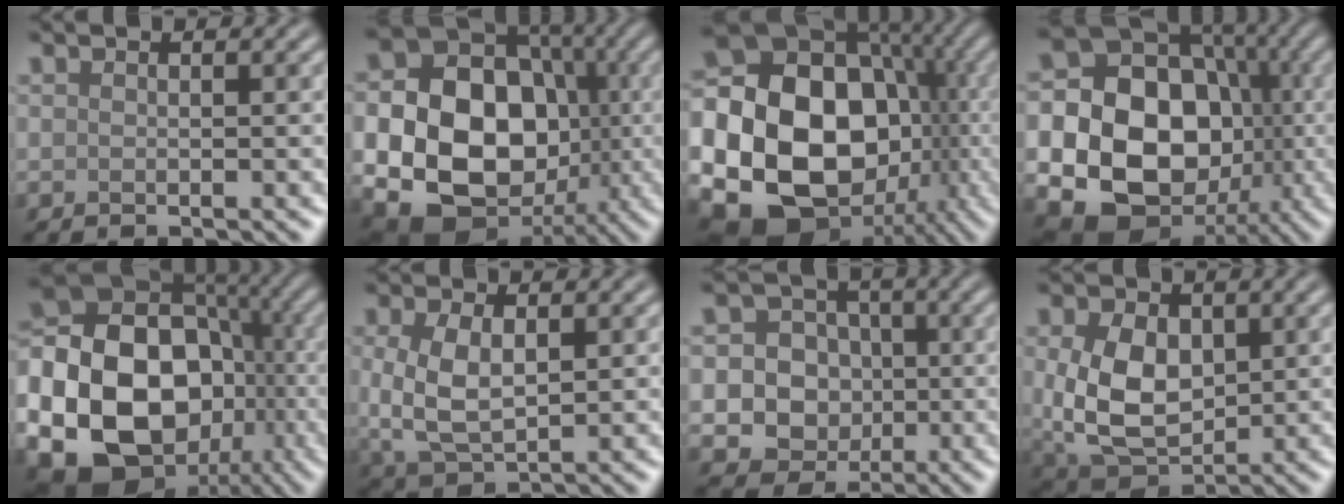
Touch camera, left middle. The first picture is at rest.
{"total": 18.2, "force": [-2.2, 15.0, 10.1], "torque": [-0.183, -0.025, -0.058]}
{"total": 24.9, "force": [-3.2, 21.2, 12.7], "torque": [-0.246, -0.014, -0.098]}
{"total": 21.0, "force": [-3.5, 18.1, 10.1], "torque": [-0.192, -0.012, -0.104]}
{"total": 25.0, "force": [-6.5, 20.5, 12.8], "torque": [-0.253, -0.031, -0.140]}
{"total": 4.9, "force": [0.4, 2.8, 4.0], "torque": [-0.094, -0.002, 0.015]}
{"total": 9.8, "force": [-1.3, 9.1, 3.2], "torque": [-0.049, 0.008, -0.048]}
{"total": 7.6, "force": [0.6, 5.3, 5.4], "torque": [-0.123, -0.007, 0.017]}